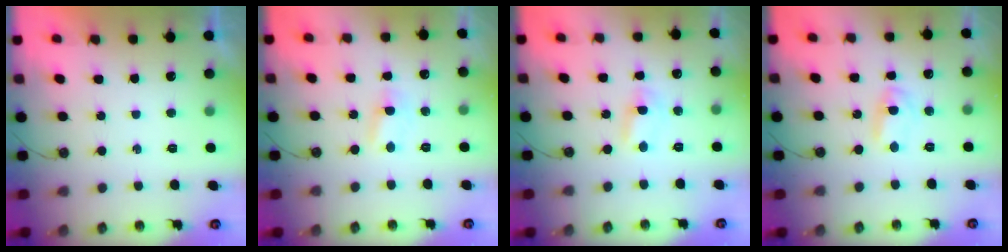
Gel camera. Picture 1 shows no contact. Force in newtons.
{"total": 2.7, "press": 2.7, "slide": 0.2}
{"total": 1.4, "press": 1.4, "slide": 0.2}
{"total": 2.7, "press": 2.7, "slide": 0.2}